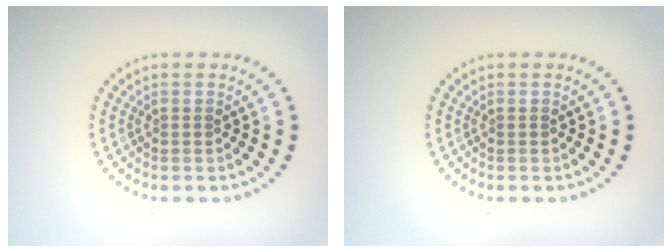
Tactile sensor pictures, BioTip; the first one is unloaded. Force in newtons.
{"total": 0.0}